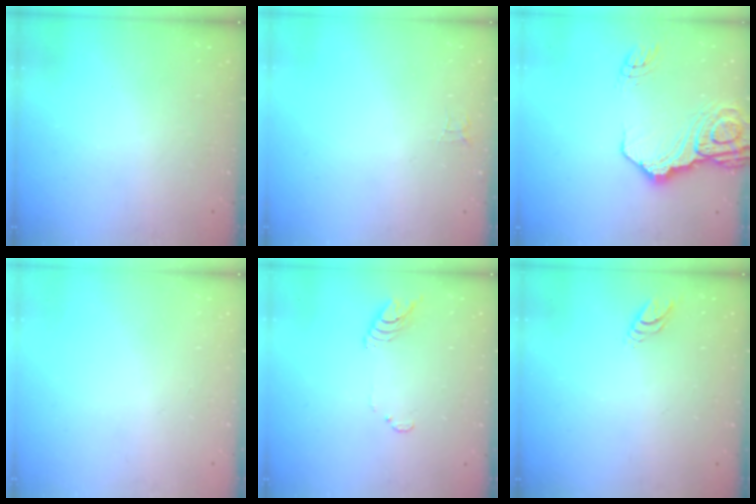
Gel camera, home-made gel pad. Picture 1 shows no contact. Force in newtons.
{"total": 2.9, "press": 2.9, "slide": 0.2}
{"total": 18.1, "press": 17.9, "slide": 2.1}
{"total": 0.0}
{"total": 5.5, "press": 5.5, "slide": 0.6}
{"total": 3.6, "press": 3.5, "slide": 0.3}